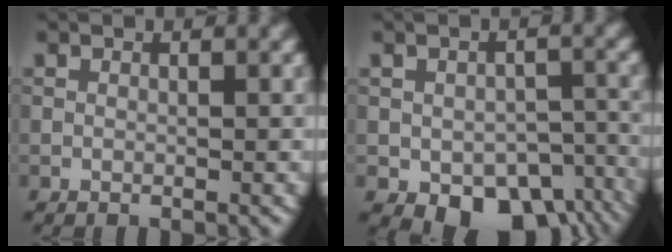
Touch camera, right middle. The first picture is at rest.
{"total": 7.6, "force": [-3.9, 4.6, 4.6], "torque": [-0.057, -0.025, -0.043]}